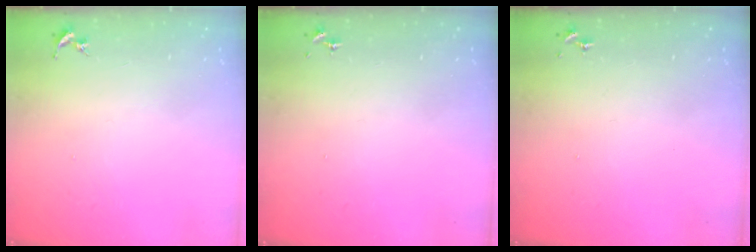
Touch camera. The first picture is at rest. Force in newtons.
{"total": 0.0}
{"total": 0.0}